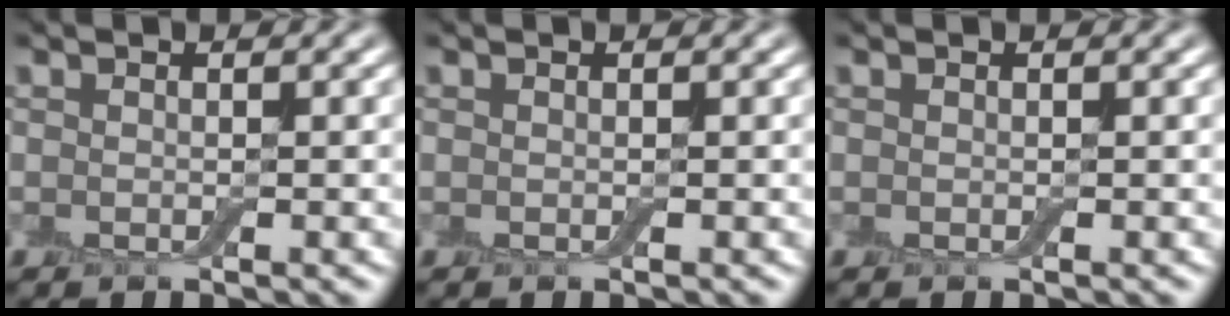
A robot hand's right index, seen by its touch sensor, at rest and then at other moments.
{"total": 0.0}
{"total": 0.0}